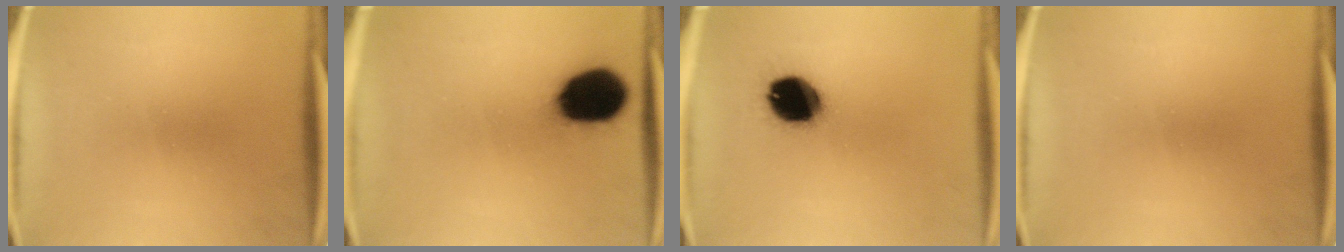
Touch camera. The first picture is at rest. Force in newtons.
{"total": 17.9}
{"total": 14.3}
{"total": 0.0}